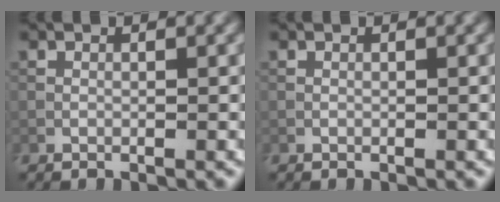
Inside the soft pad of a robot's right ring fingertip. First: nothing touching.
{"total": 0.0}